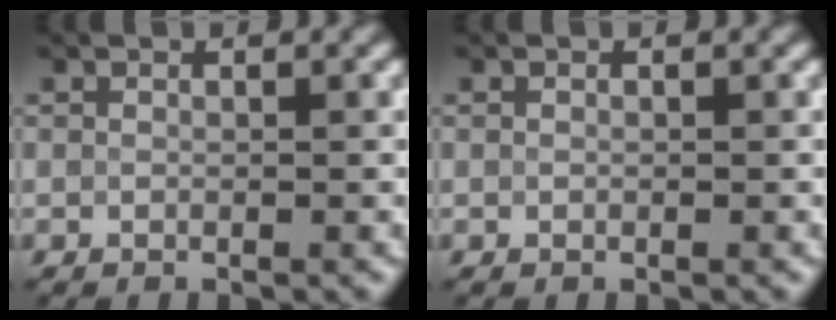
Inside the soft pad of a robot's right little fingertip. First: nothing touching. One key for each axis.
{"total": 0.0}